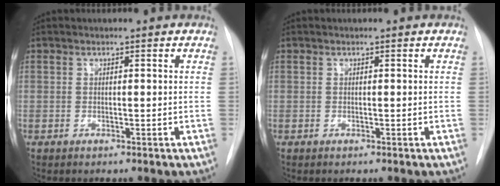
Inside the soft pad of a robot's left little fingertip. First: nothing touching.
{"total": 0.0}